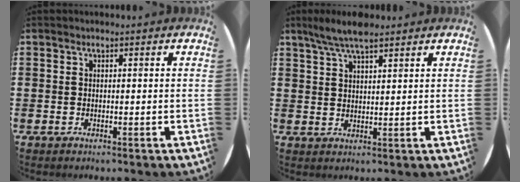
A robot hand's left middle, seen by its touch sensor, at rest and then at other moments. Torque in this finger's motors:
{"motor_torque": [0.57, -0.50, 0.10, 0.07]}